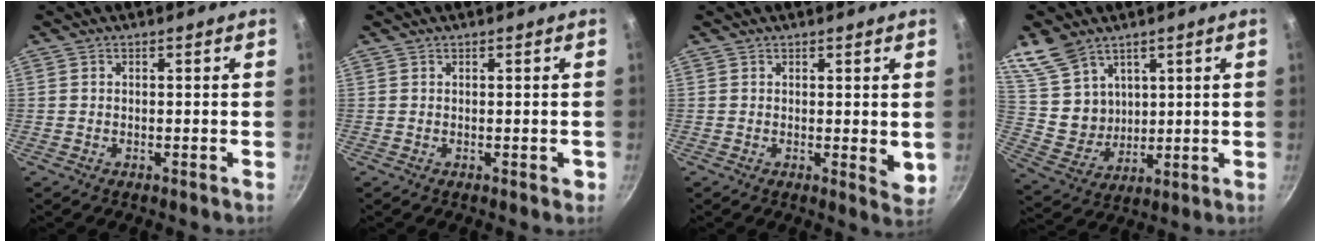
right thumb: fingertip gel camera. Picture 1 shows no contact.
{"total": 1.0, "force": [0.2, 0.5, 0.8], "torque": [-0.002, 0.003, 0.004]}
{"total": 3.8, "force": [1.3, 1.4, 3.3], "torque": [-0.040, -0.007, 0.020]}
{"total": 12.0, "force": [7.4, 8.3, 4.6], "torque": [-0.060, -0.041, 0.159]}